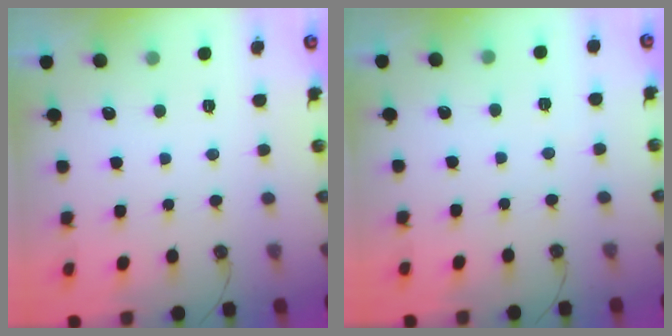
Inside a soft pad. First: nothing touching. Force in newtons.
{"total": 1.1, "press": 0.7, "slide": 0.8}